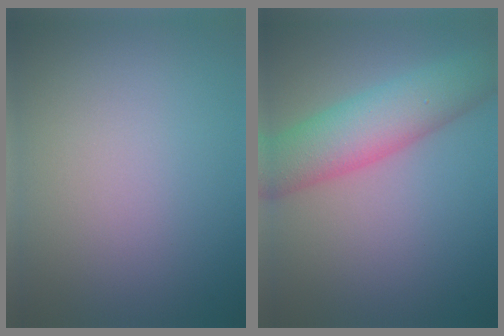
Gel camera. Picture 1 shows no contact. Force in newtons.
{"total": 6.9, "press": 6.9, "slide": 0.2}